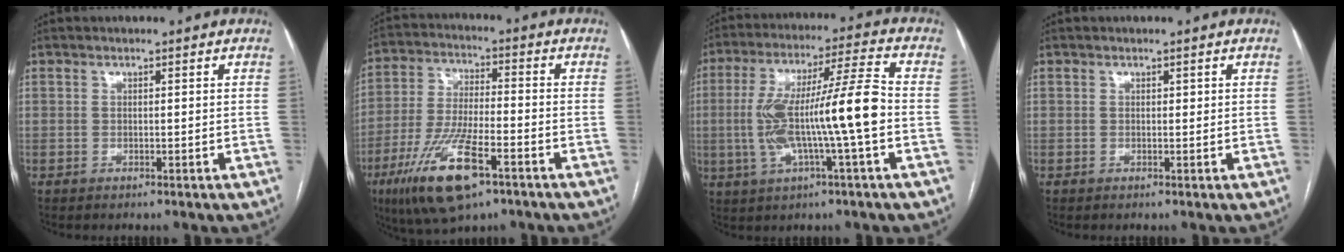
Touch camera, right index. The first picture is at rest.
{"total": 14.3, "force": [-7.5, 4.2, 11.4], "torque": [-0.234, -0.014, -0.127]}
{"total": 14.4, "force": [-1.9, 0.3, 14.2], "torque": [-0.268, 0.019, -0.033]}
{"total": 0.0}